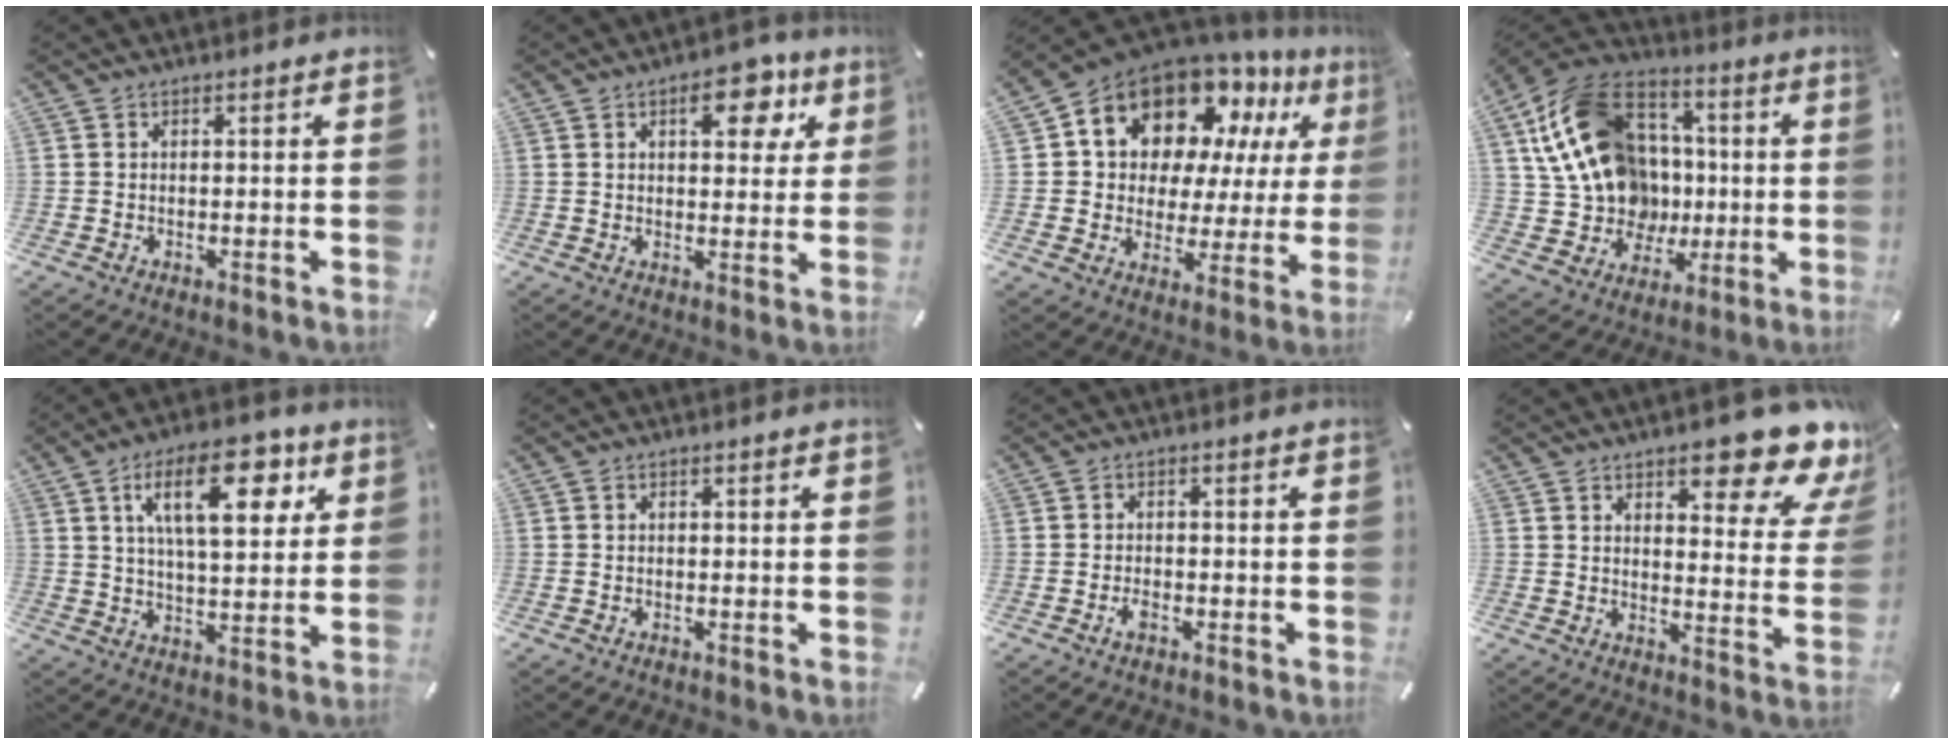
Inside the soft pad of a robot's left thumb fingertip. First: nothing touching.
{"total": 10.1, "force": [4.5, 5.7, 7.0], "torque": [-0.077, -0.013, 0.068]}
{"total": 15.1, "force": [11.0, 9.2, 4.9], "torque": [-0.099, -0.087, 0.199]}
{"total": 21.7, "force": [3.2, 18.2, 11.4], "torque": [-0.227, -0.011, 0.077]}
{"total": 17.7, "force": [7.6, 8.2, 13.8], "torque": [-0.213, -0.006, 0.121]}
{"total": 0.0}
{"total": 1.9, "force": [-1.1, 0.9, 1.3], "torque": [-0.031, 0.001, -0.022]}
{"total": 13.7, "force": [10.2, 4.1, 8.1], "torque": [-0.096, -0.079, 0.169]}